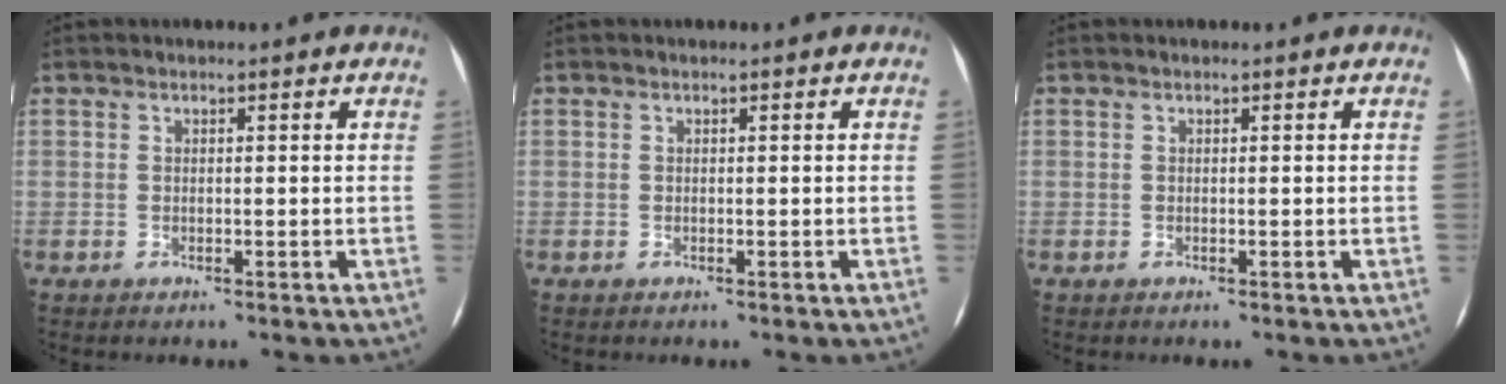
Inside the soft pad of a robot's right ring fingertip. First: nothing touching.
{"total": 0.0}
{"total": 0.0}